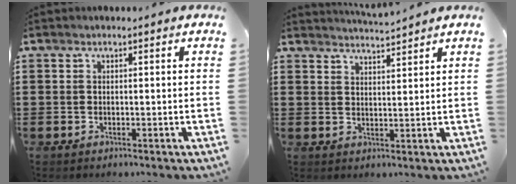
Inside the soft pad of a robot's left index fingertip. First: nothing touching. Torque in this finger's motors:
{"motor_torque": [0.01, 0.06, -0.07, 0.01]}